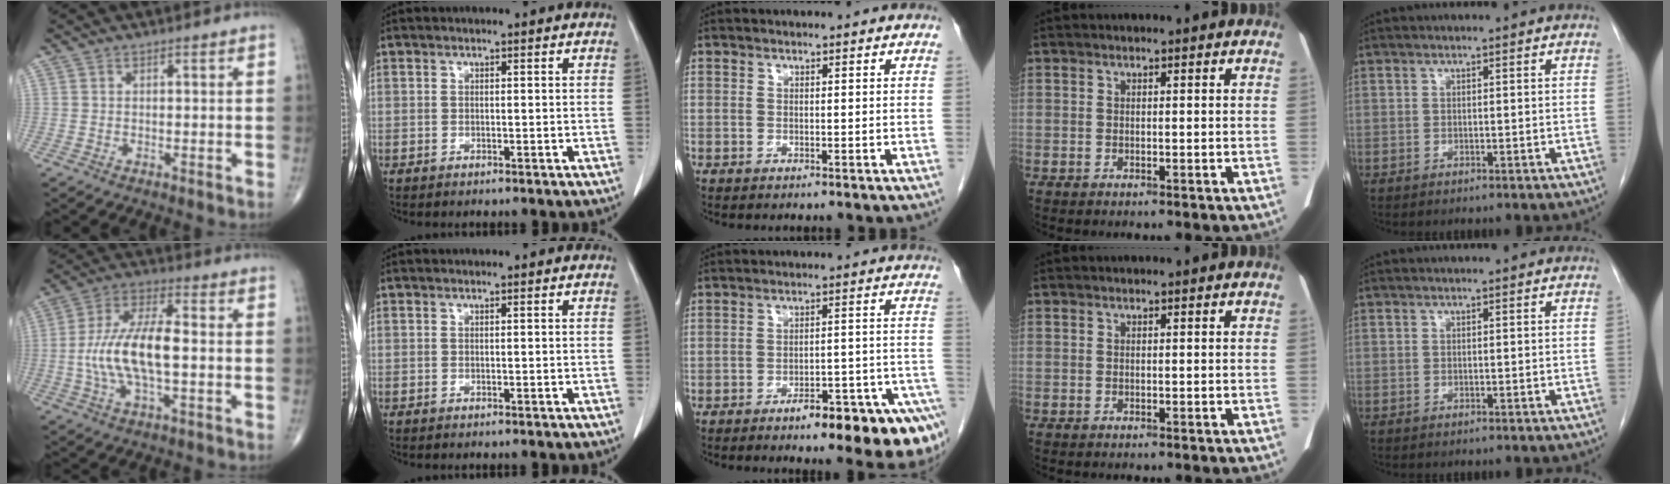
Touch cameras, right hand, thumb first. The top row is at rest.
{"thumb": {"total": 13.8, "force": [-1.3, 5.4, 12.6], "torque": [-0.253, 0.022, -0.028]}, "middle": {"total": 13.4, "force": [-8.8, 1.7, 10.0], "torque": [-0.059, 0.026, -0.116]}}